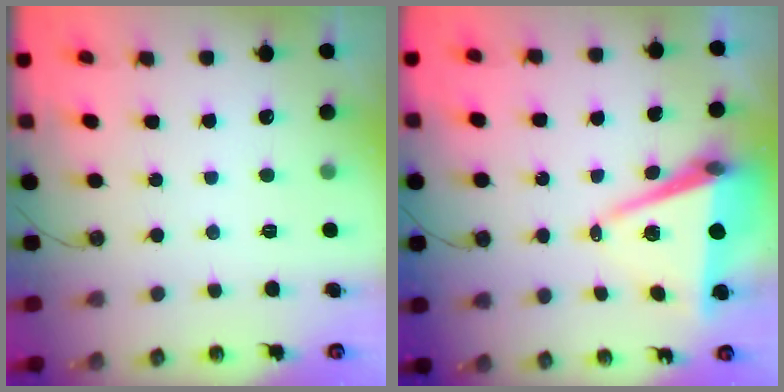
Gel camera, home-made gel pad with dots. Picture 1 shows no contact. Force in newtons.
{"total": 9.3, "press": 8.4, "slide": 4.1}